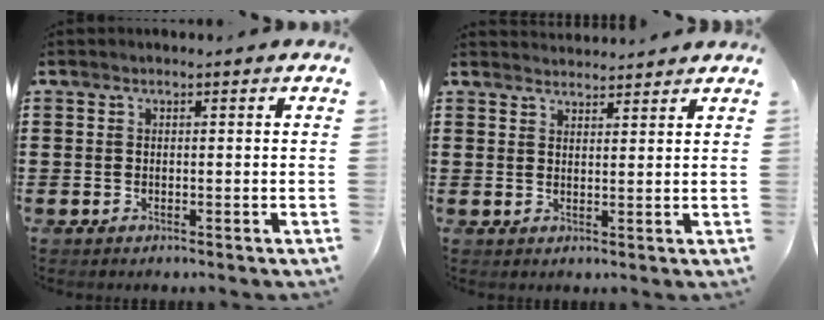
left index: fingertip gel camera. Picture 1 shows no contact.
{"total": 2.1, "force": [2.1, -0.1, -0.2], "torque": [-0.002, -0.006, 0.040]}